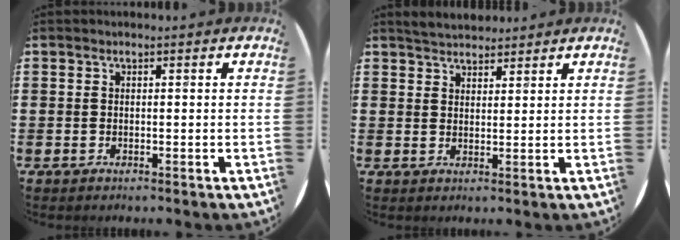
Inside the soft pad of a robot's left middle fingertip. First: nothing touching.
{"total": 3.1, "force": [3.1, 0.6, 0.2], "torque": [-0.009, -0.002, 0.058]}